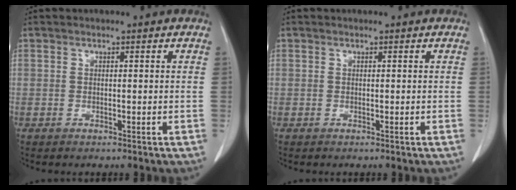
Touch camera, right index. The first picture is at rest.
{"total": 0.0}